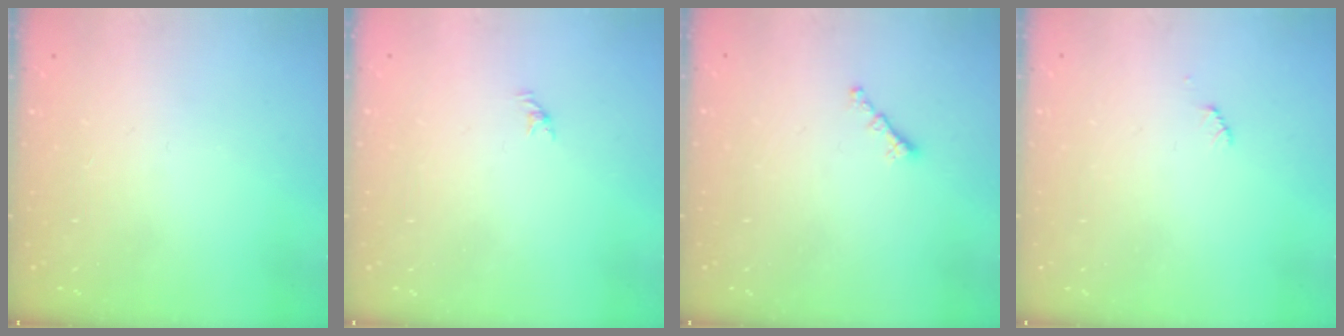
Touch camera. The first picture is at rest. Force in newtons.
{"total": 0.5, "press": 0.3, "slide": 0.4}
{"total": 0.7, "press": 0.6, "slide": 0.4}
{"total": 2.5, "press": 2.5, "slide": 0.4}